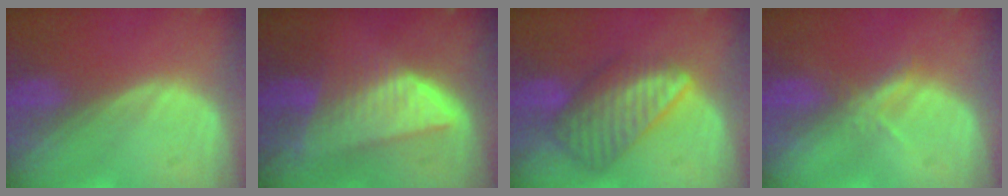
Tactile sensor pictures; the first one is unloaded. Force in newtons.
{"total": 8.2, "press": 7.2, "slide": 3.9}
{"total": 8.4, "press": 7.5, "slide": 3.9}
{"total": 2.3, "press": 2.1, "slide": 0.9}